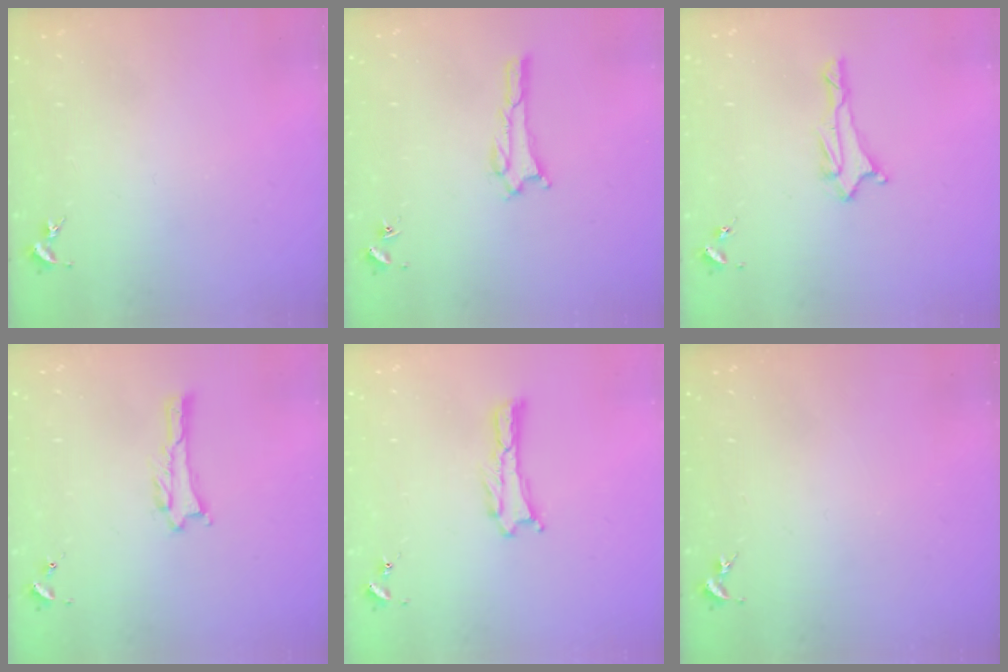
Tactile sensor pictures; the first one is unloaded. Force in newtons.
{"total": 1.5, "press": 1.5, "slide": 0.2}
{"total": 1.7, "press": 1.6, "slide": 0.6}
{"total": 1.0, "press": 1.0, "slide": 0.1}
{"total": 0.0}
{"total": 0.0}